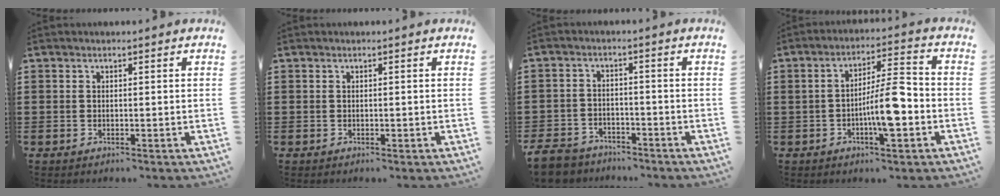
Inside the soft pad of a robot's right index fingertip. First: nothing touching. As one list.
[{"total": 0.0}, {"total": 5.0, "force": [-4.7, 1.5, 0.9], "torque": [-0.034, 0.002, -0.097]}, {"total": 8.8, "force": [-2.5, 2.4, 8.1], "torque": [-0.141, 0.002, -0.049]}]